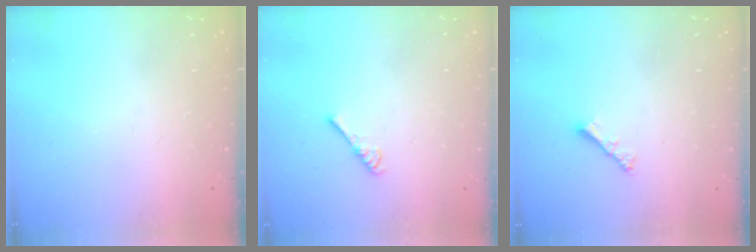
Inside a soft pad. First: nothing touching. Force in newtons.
{"total": 2.6, "press": 2.6, "slide": 0.5}
{"total": 2.4, "press": 2.4, "slide": 0.6}